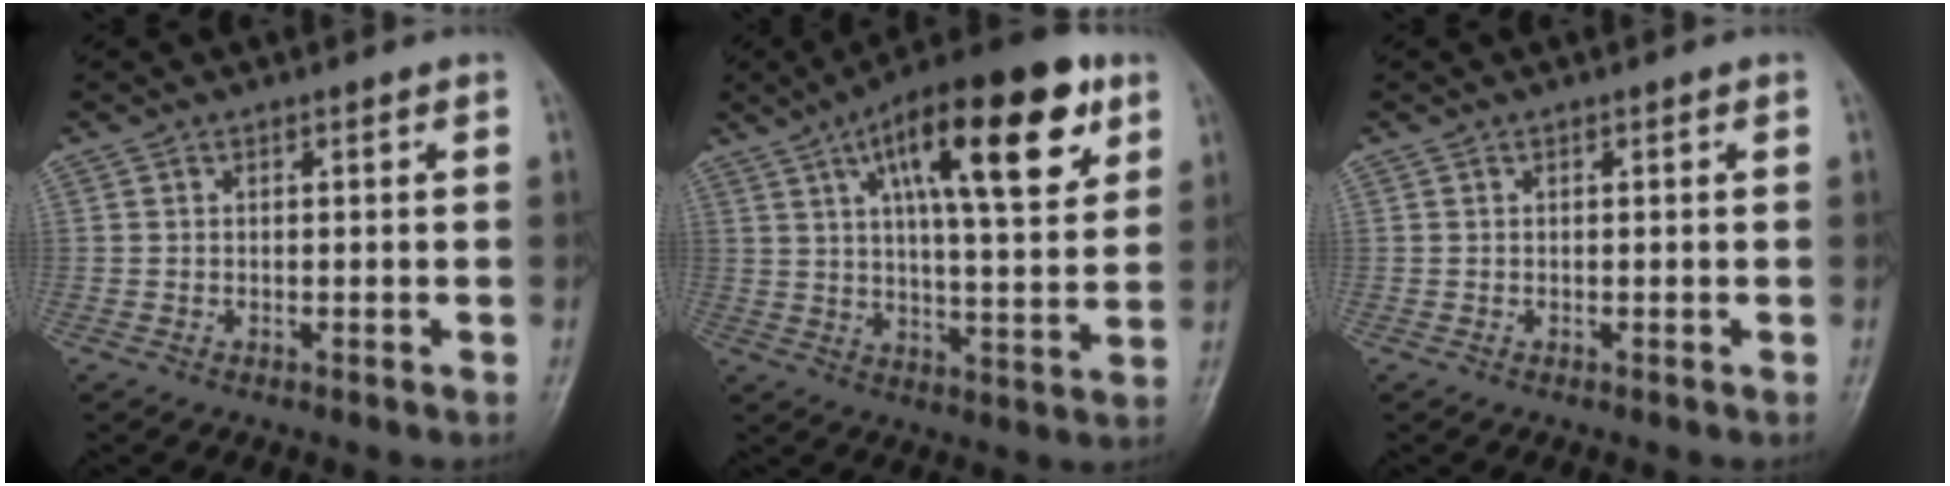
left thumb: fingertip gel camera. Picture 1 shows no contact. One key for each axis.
{"total": 21.3, "fx": 9.5, "fy": 6.8, "fz": 17.9, "tx": -0.252, "ty": -0.016, "tz": 0.141}
{"total": 0.0}